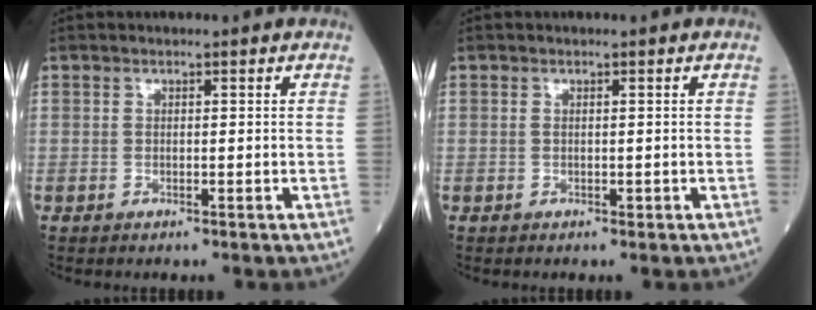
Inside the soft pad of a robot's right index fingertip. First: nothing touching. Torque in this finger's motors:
{"motor_torque": [-0.12, -0.06, -0.03, -0.01]}